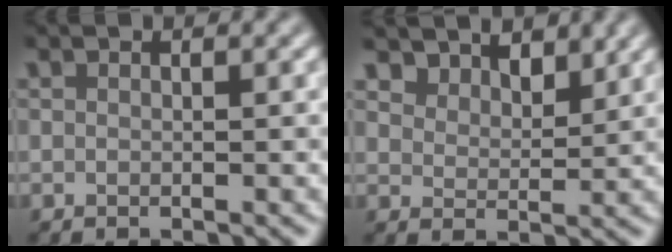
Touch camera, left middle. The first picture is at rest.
{"total": 4.1, "force": [3.6, 1.7, 0.9], "torque": [-0.035, -0.026, 0.076]}